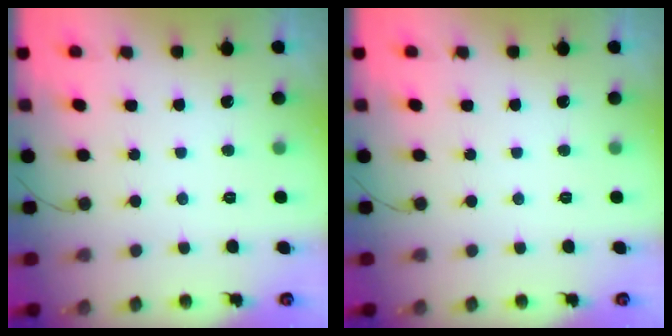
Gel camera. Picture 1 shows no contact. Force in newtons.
{"total": 0.0}